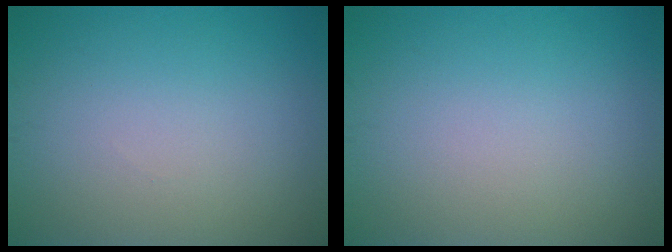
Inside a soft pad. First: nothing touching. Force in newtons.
{"total": 0.0}